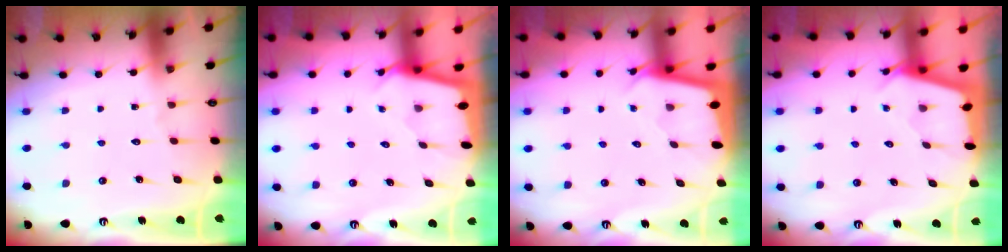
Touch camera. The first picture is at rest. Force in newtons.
{"total": 1.7, "press": 1.7, "slide": 0.2}
{"total": 2.1, "press": 2.1, "slide": 0.1}
{"total": 2.4, "press": 2.4, "slide": 0.3}